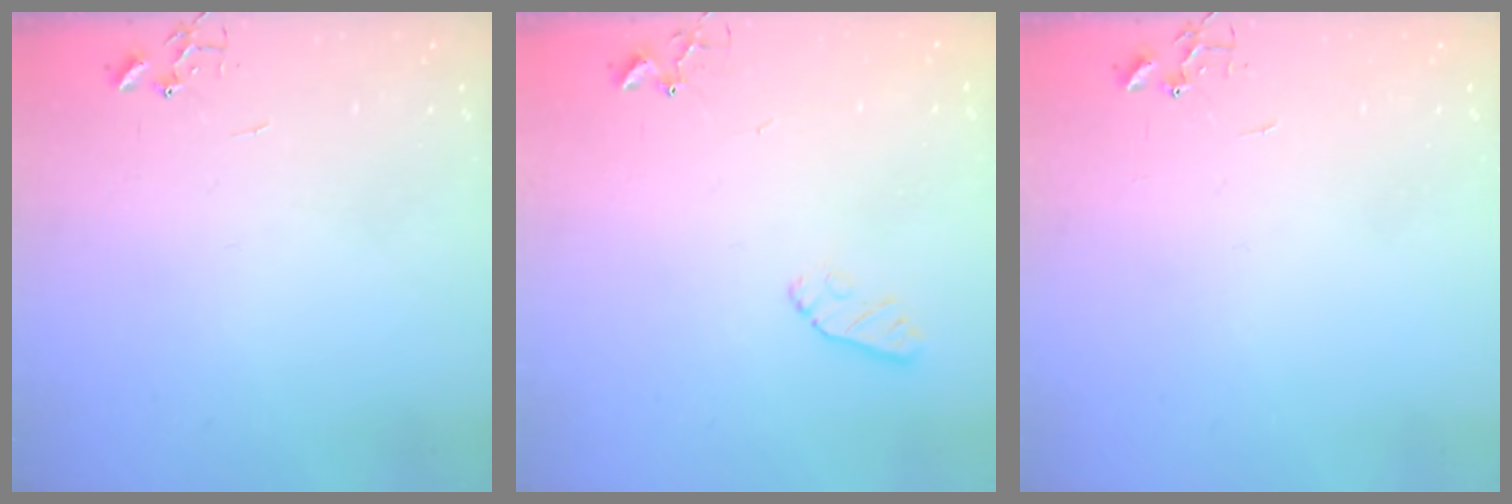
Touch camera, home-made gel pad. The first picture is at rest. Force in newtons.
{"total": 7.2, "press": 7.1, "slide": 0.8}
{"total": 0.0}